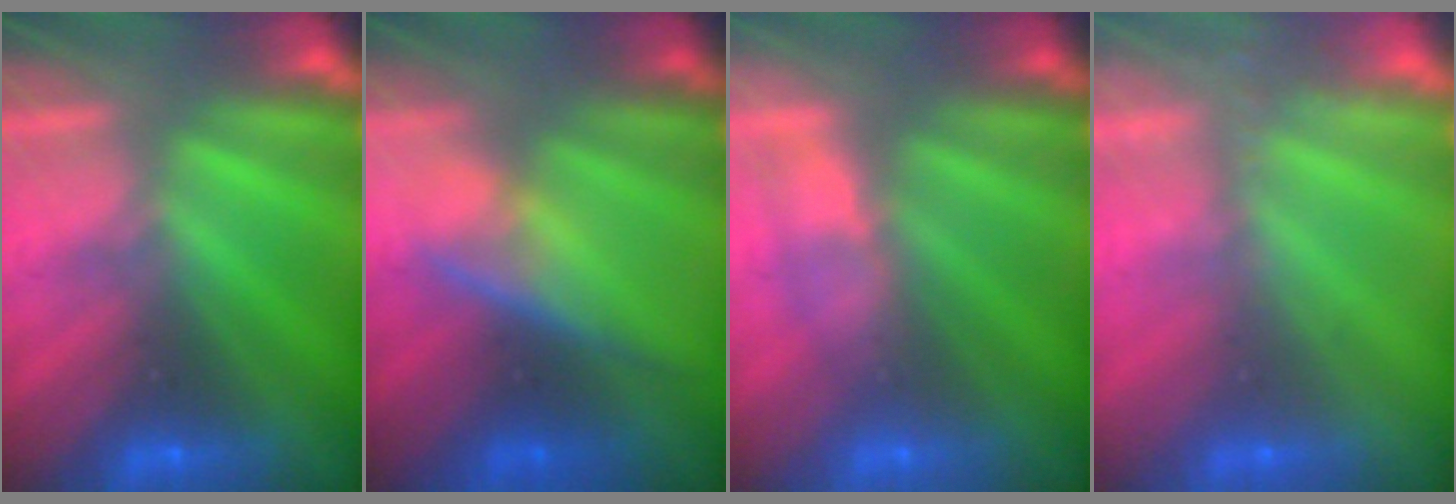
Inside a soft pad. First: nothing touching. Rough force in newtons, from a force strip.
{"total": 2.8}
{"total": 3.0}
{"total": 2.4}